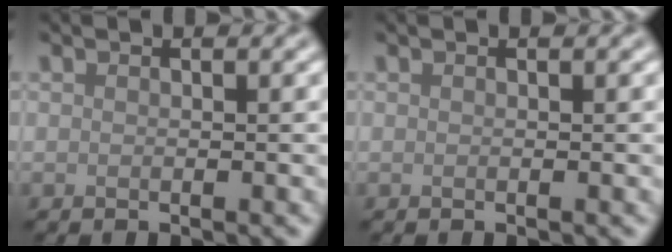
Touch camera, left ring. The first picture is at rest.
{"total": 0.0}